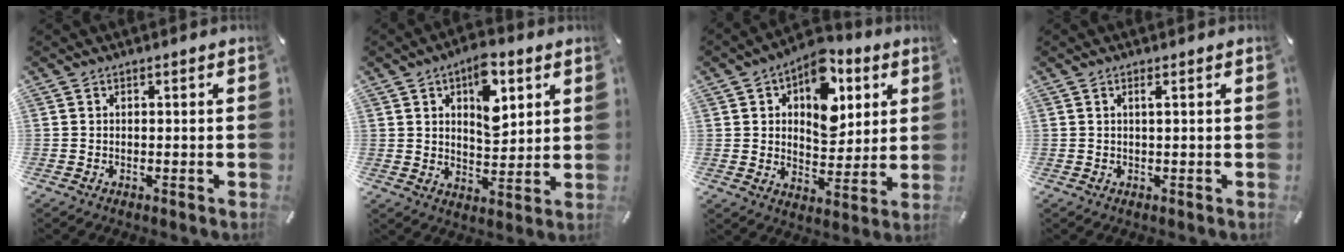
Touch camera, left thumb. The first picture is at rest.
{"total": 10.8, "force": [5.0, 6.3, 7.3], "torque": [-0.091, -0.021, 0.081]}
{"total": 13.4, "force": [5.3, 9.1, 8.3], "torque": [-0.115, -0.022, 0.092]}
{"total": 1.3, "force": [0.4, 0.1, 1.3], "torque": [-0.025, 0.000, 0.006]}